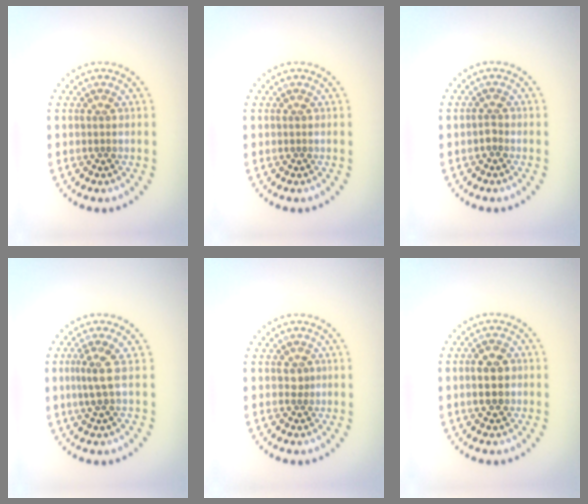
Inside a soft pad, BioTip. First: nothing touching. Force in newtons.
{"total": 0.0}
{"total": 0.8, "press": 0.5, "slide": 0.6}
{"total": 2.2, "press": 1.5, "slide": 1.6}
{"total": 0.9, "press": 0.6, "slide": 0.6}
{"total": 2.6, "press": 2.6, "slide": 0.1}